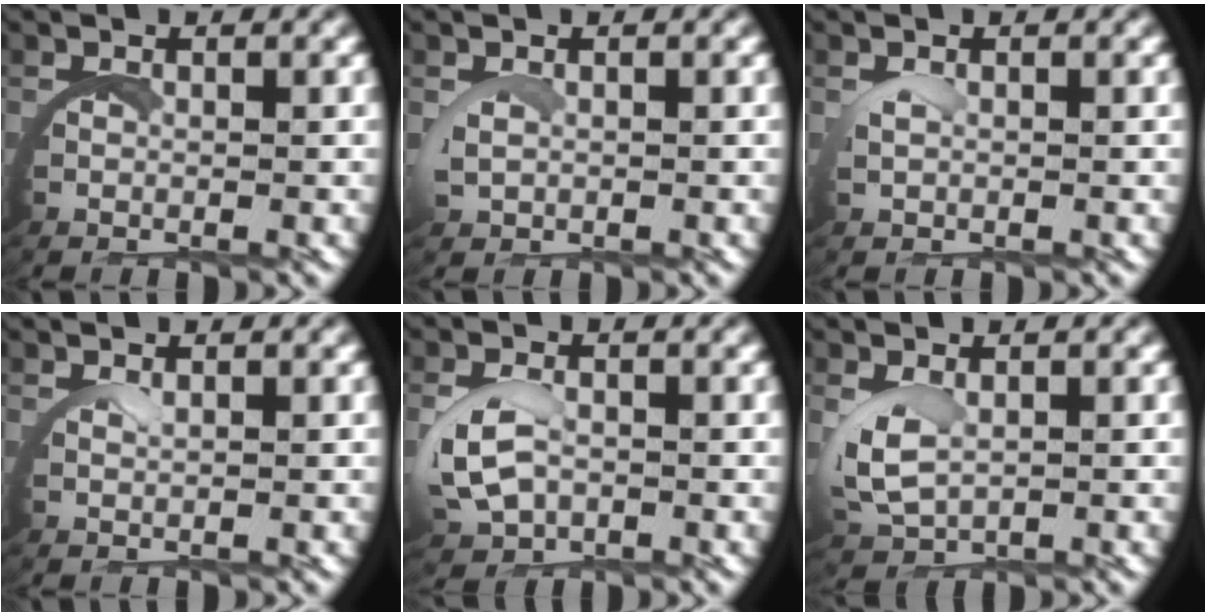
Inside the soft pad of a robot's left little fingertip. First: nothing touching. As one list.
[{"total": 1.0, "force": [0.9, 0.2, 0.5], "torque": [-0.035, -0.010, 0.022]}, {"total": 0.8, "force": [0.7, -0.4, 0.3], "torque": [-0.016, -0.002, 0.017]}, {"total": 1.2, "force": [1.0, -0.6, 0.2], "torque": [-0.007, 0.004, 0.018]}, {"total": 3.1, "force": [0.4, 2.0, 2.3], "torque": [-0.081, -0.009, 0.014]}, {"total": 2.7, "force": [1.0, 1.5, 2.1], "torque": [-0.076, -0.010, 0.030]}]